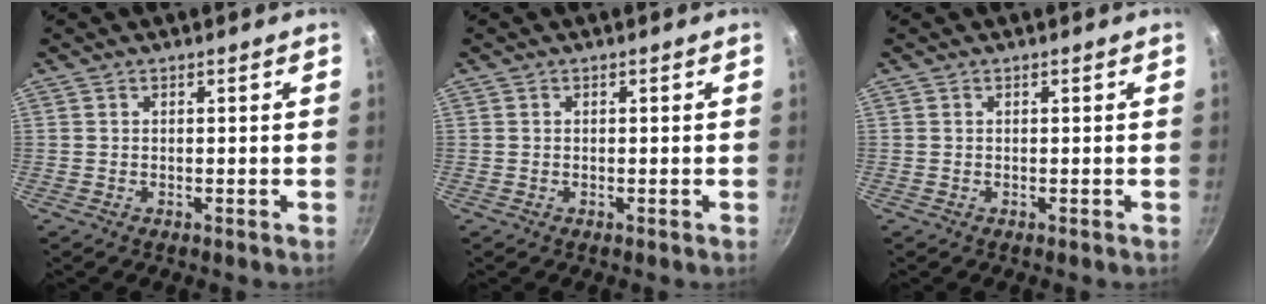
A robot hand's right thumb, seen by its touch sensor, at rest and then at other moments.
{"total": 0.0}
{"total": 0.0}